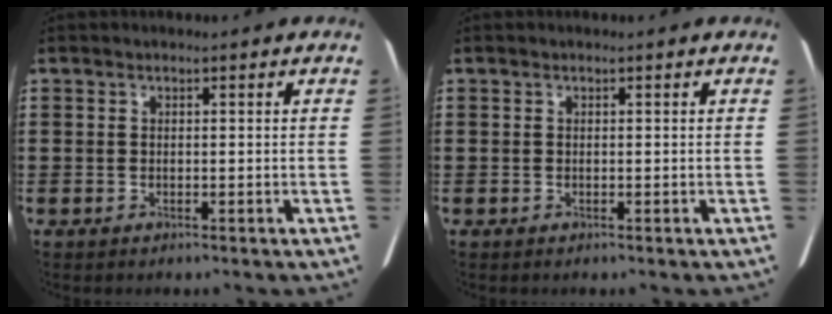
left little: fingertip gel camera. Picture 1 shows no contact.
{"total": 0.0}